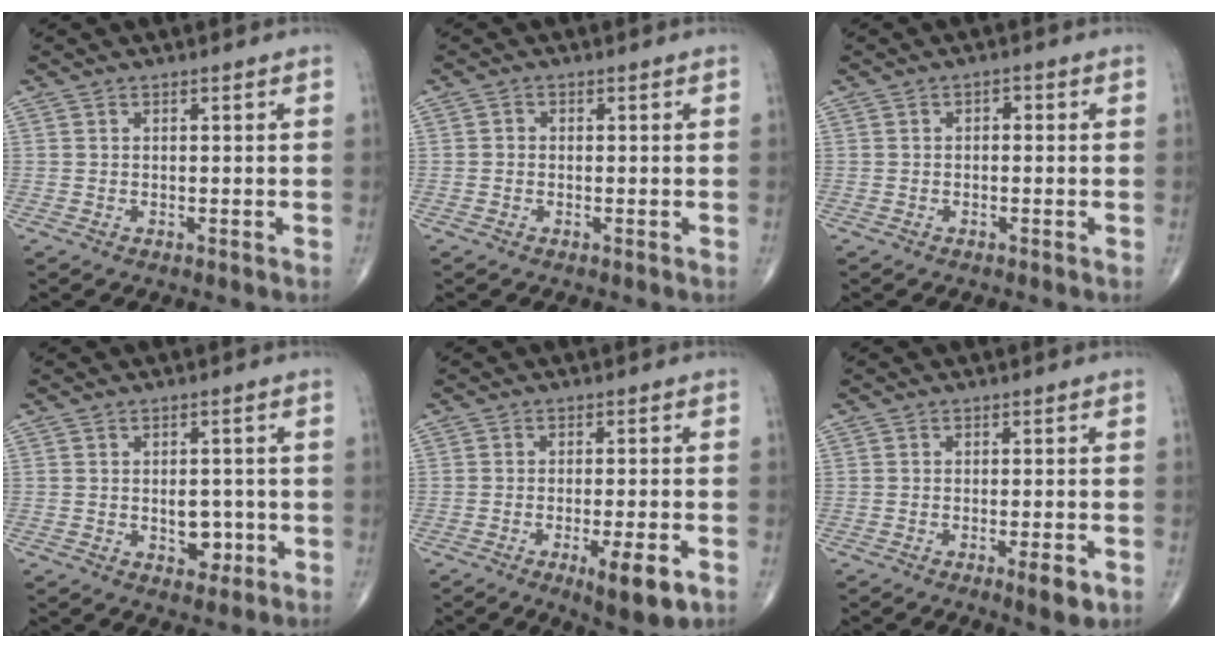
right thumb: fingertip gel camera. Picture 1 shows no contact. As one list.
[{"total": 0.9, "force": [-0.2, 0.8, 0.4], "torque": [0.000, 0.003, -0.007]}, {"total": 1.5, "force": [0.0, 0.9, 1.1], "torque": [-0.008, 0.006, -0.005]}, {"total": 4.7, "force": [-1.0, 3.2, 3.3], "torque": [-0.018, 0.002, -0.008]}, {"total": 8.3, "force": [-3.7, 1.9, 7.2], "torque": [-0.109, -0.003, -0.049]}, {"total": 4.4, "force": [-2.0, 1.0, 3.8], "torque": [-0.055, -0.003, -0.028]}]